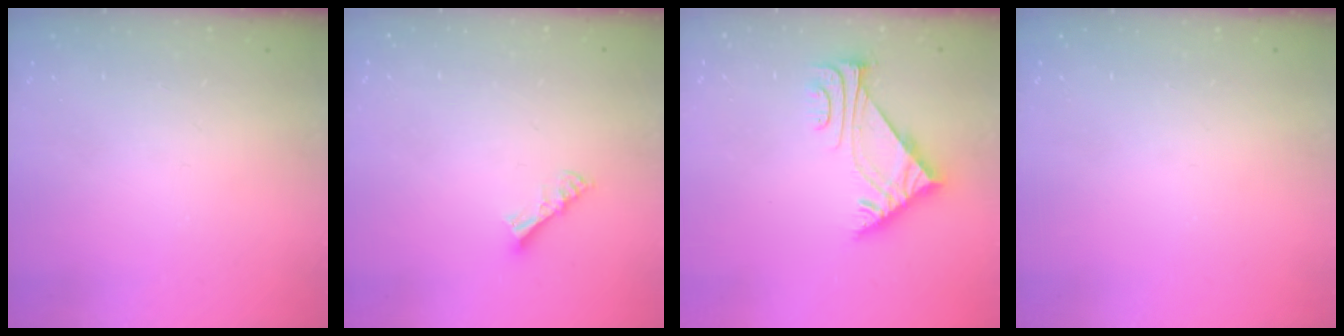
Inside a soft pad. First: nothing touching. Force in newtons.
{"total": 4.7, "press": 4.7, "slide": 0.0}
{"total": 6.6, "press": 6.6, "slide": 1.0}
{"total": 0.0}